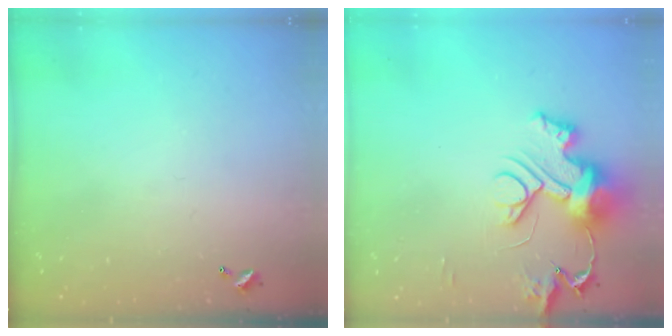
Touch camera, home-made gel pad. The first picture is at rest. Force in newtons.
{"total": 13.0, "press": 13.0, "slide": 0.8}